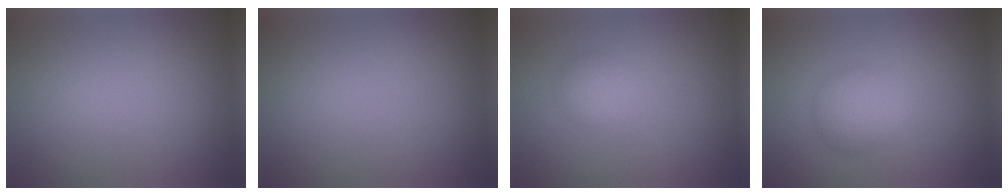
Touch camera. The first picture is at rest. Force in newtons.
{"total": 0.0}
{"total": 1.8, "press": 1.8, "slide": 0.0}
{"total": 2.9, "press": 2.9, "slide": 0.1}